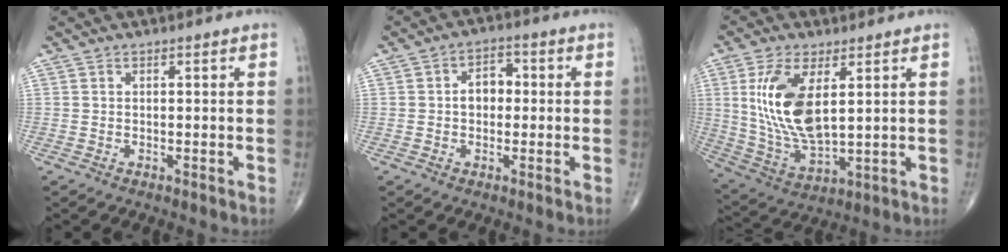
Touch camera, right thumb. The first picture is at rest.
{"total": 4.9, "force": [0.0, 3.6, 3.3], "torque": [-0.035, 0.018, -0.008]}
{"total": 15.0, "force": [3.8, 6.9, 12.8], "torque": [-0.259, -0.022, 0.085]}